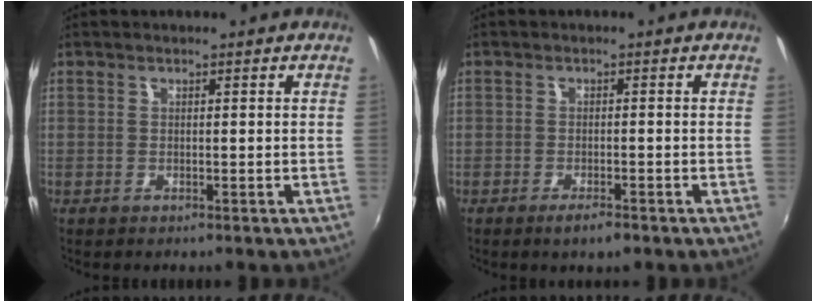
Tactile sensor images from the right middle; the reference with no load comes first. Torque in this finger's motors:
{"motor_torque": [0.85, -0.73, 0.37, 0.15]}